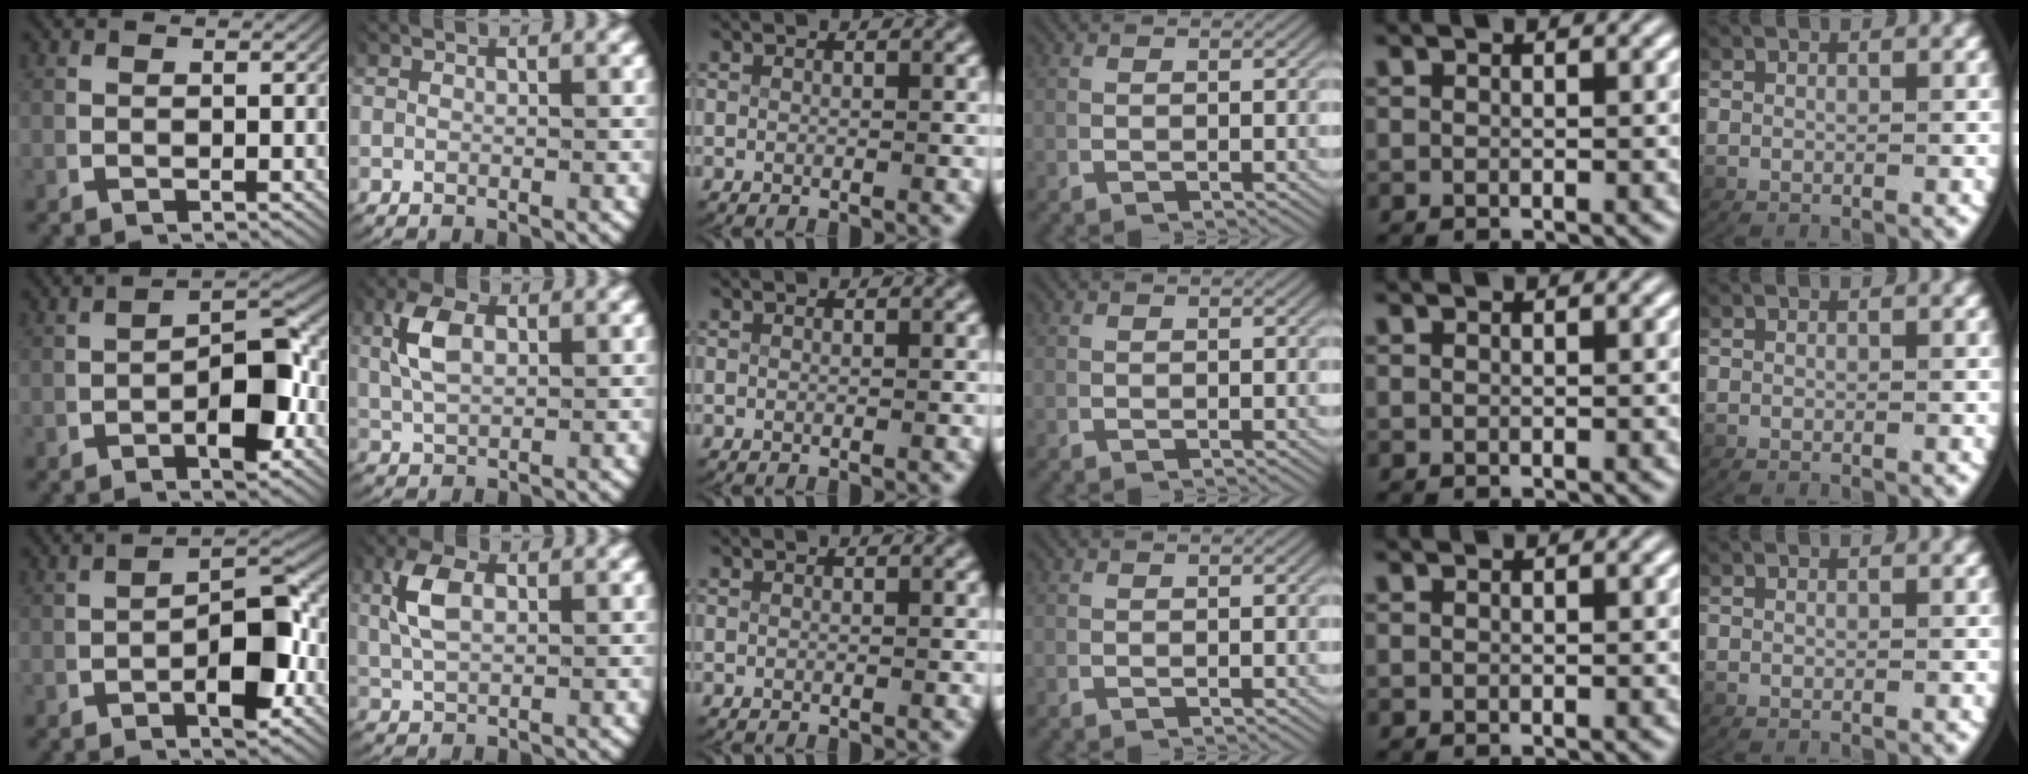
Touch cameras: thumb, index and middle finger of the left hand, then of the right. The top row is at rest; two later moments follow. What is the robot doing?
{"motion": "lift_and_place", "object": "key"}